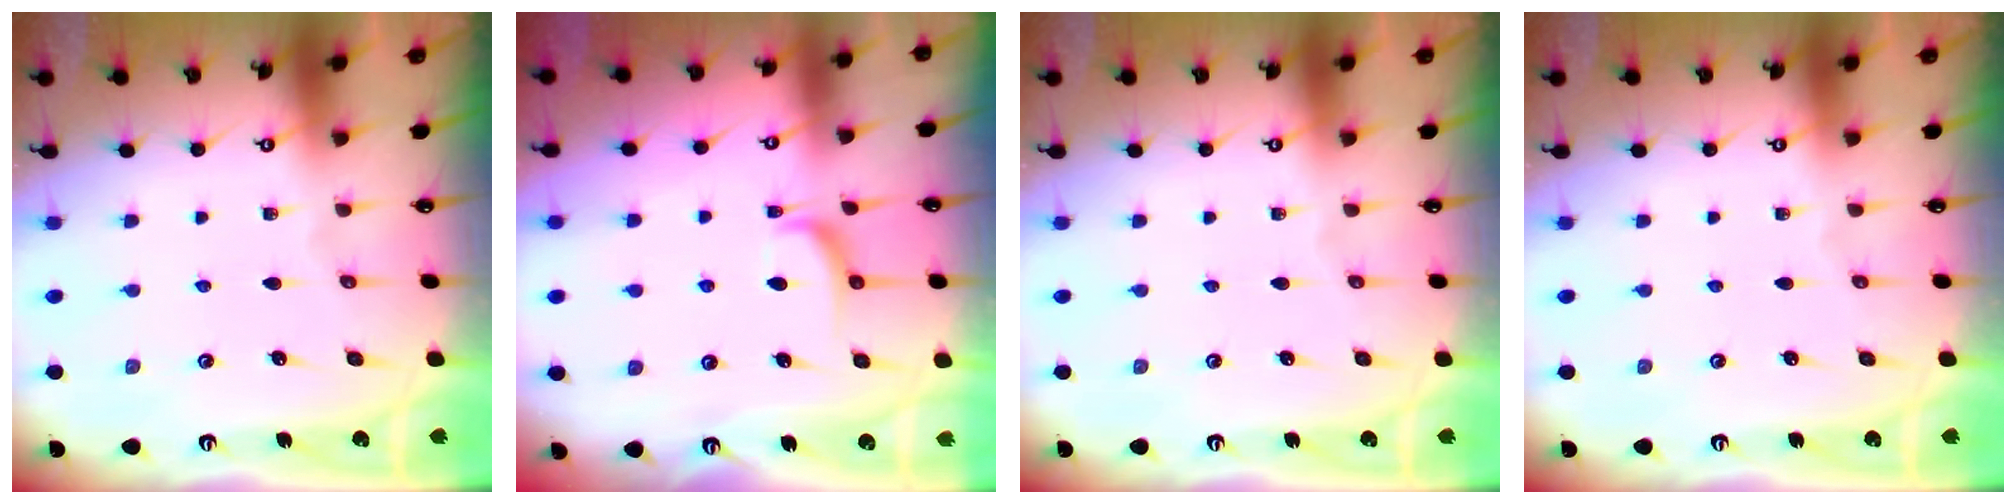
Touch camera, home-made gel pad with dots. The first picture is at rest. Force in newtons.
{"total": 3.0, "press": 2.8, "slide": 1.0}
{"total": 0.0}
{"total": 0.0}